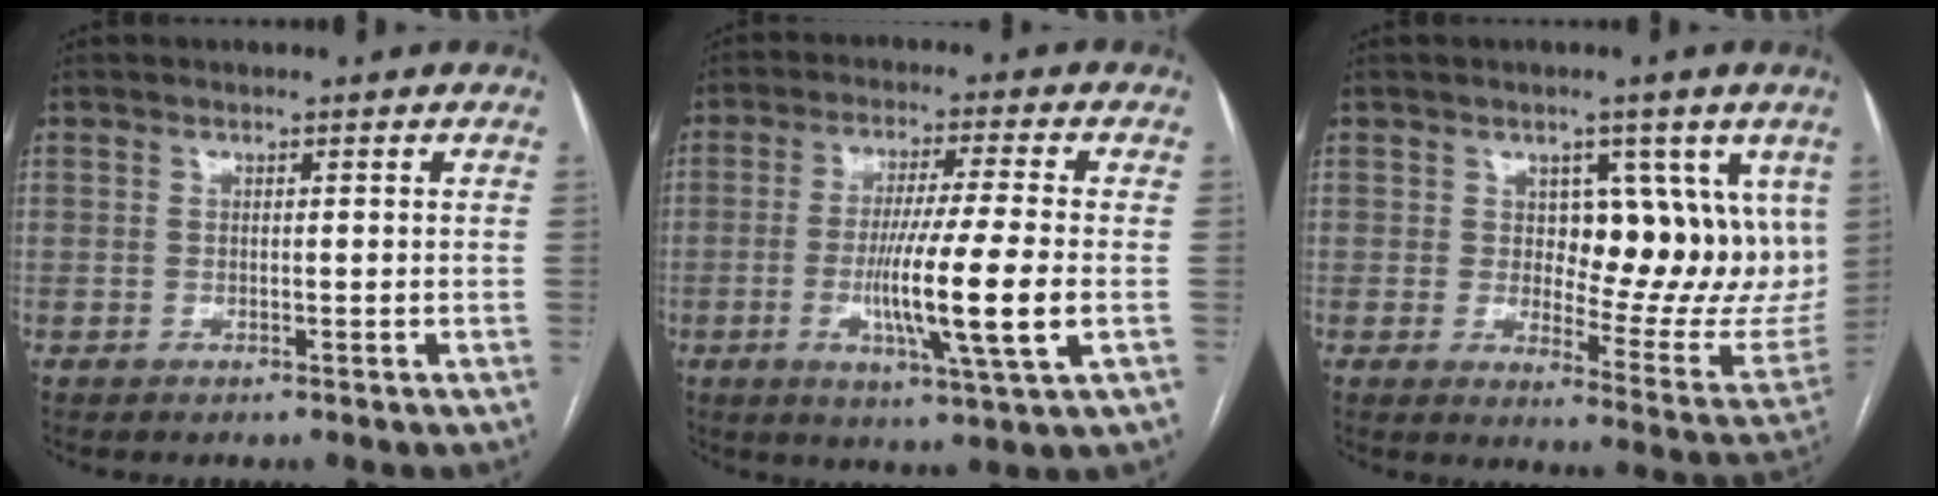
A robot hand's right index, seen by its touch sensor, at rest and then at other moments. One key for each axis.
{"total": 12.5, "fx": -2.4, "fy": -0.6, "fz": 12.2, "tx": -0.221, "ty": -0.022, "tz": -0.047}
{"total": 14.3, "fx": 4.3, "fy": 6.8, "fz": 11.9, "tx": -0.143, "ty": 0.000, "tz": 0.069}